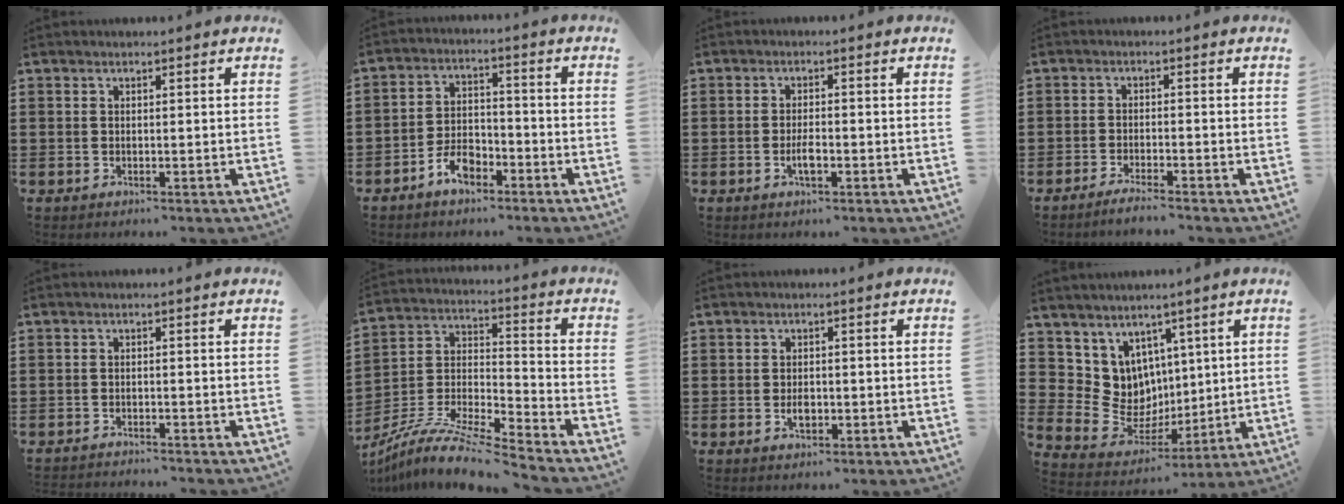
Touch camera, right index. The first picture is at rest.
{"total": 5.3, "force": [-3.7, 2.5, 2.9], "torque": [-0.062, 0.006, -0.070]}
{"total": 3.0, "force": [-1.1, 0.7, 2.7], "torque": [-0.057, -0.004, -0.020]}
{"total": 2.3, "force": [-2.1, -0.2, 0.8], "torque": [-0.013, 0.002, -0.040]}
{"total": 1.5, "force": [-1.5, -0.1, 0.0], "torque": [-0.003, 0.001, -0.031]}
{"total": 10.2, "force": [-9.2, 0.8, 4.5], "torque": [-0.089, 0.004, -0.185]}
{"total": 2.2, "force": [-0.6, 1.1, 1.9], "torque": [-0.036, -0.003, -0.009]}
{"total": 8.1, "force": [2.8, 7.5, 1.0], "torque": [-0.081, -0.040, 0.061]}